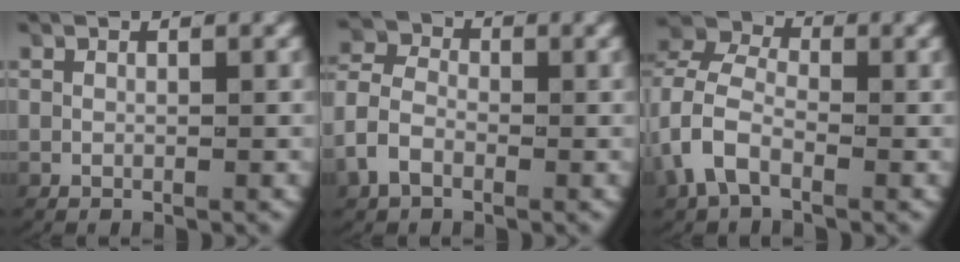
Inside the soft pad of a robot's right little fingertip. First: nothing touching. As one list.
[{"total": 4.1, "force": [-0.8, 3.4, 2.1], "torque": [-0.060, -0.011, -0.016]}, {"total": 6.2, "force": [0.8, 5.1, 3.4], "torque": [-0.078, 0.013, -0.006]}]